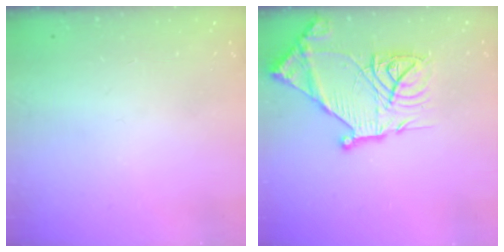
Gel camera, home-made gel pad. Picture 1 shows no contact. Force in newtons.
{"total": 22.8, "press": 22.6, "slide": 2.3}